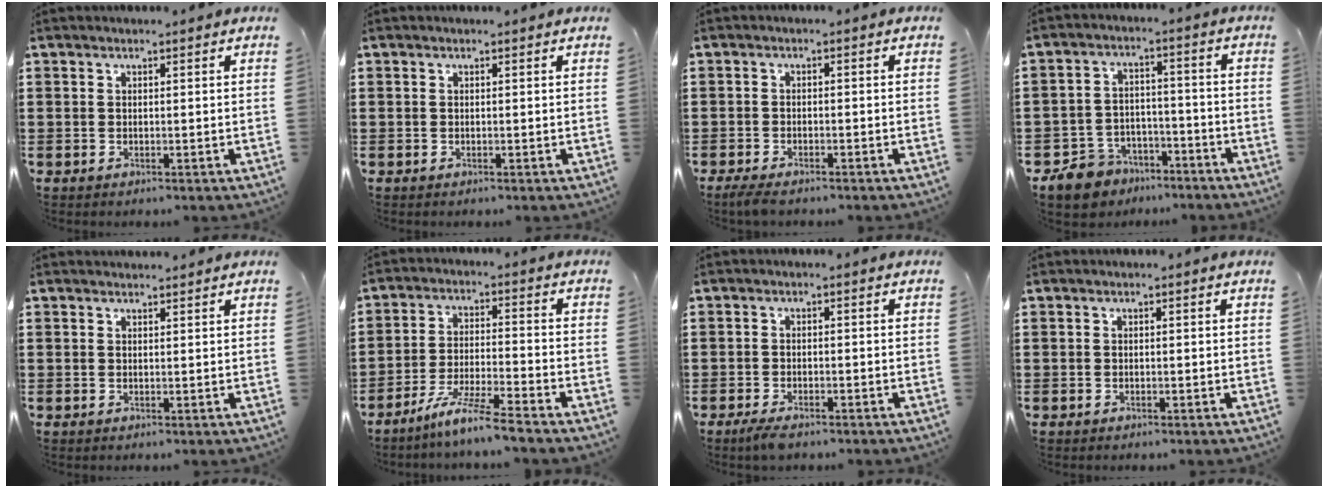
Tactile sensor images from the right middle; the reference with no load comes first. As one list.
[{"total": 0.0}, {"total": 1.6, "force": [-1.3, 0.2, 0.9], "torque": [-0.031, -0.006, -0.029]}, {"total": 6.5, "force": [-5.9, 2.6, 0.7], "torque": [-0.042, 0.014, -0.124]}, {"total": 0.9, "force": [0.8, 0.2, 0.0], "torque": [0.006, -0.005, 0.014]}, {"total": 7.5, "force": [-6.5, -0.6, 3.6], "torque": [-0.074, -0.017, -0.127]}, {"total": 1.8, "force": [-1.4, 0.3, 1.1], "torque": [-0.034, -0.006, -0.031]}, {"total": 0.0}]